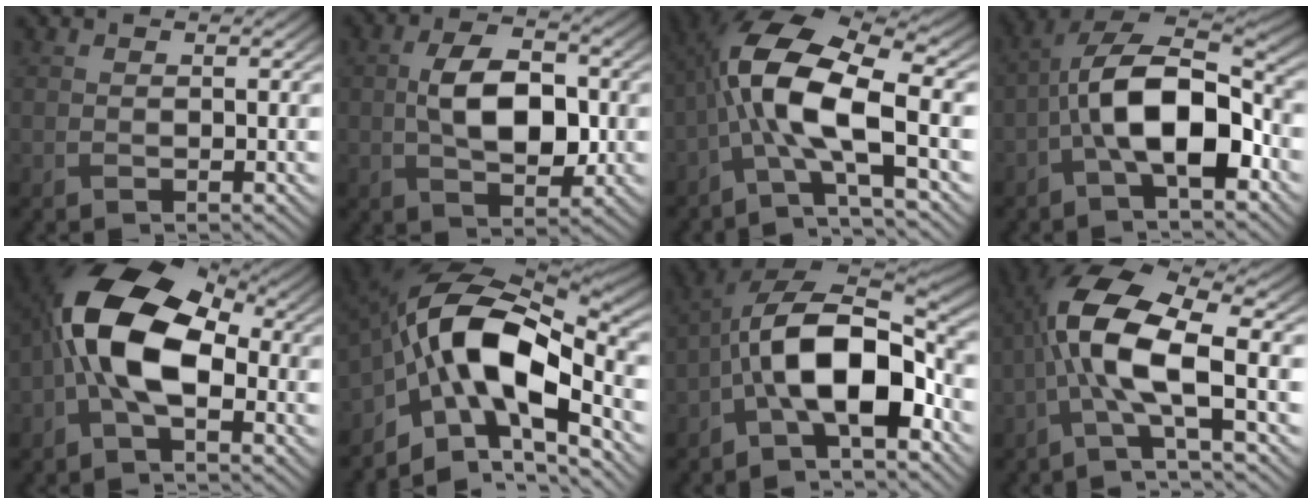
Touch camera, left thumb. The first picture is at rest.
{"total": 8.6, "force": [-0.4, 4.8, 7.2], "torque": [-0.141, 0.004, -0.011]}
{"total": 11.7, "force": [-2.2, 3.9, 10.8], "torque": [-0.225, 0.008, -0.052]}
{"total": 11.9, "force": [-3.5, 5.3, 10.1], "torque": [-0.186, 0.015, -0.069]}
{"total": 13.5, "force": [-1.0, 7.4, 11.3], "torque": [-0.235, 0.024, -0.041]}
{"total": 14.5, "force": [-4.3, 7.3, 11.7], "torque": [-0.203, 0.000, -0.095]}
{"total": 13.2, "force": [-3.9, 5.8, 11.2], "torque": [-0.197, 0.006, -0.080]}
{"total": 9.7, "force": [-1.6, 3.0, 9.1], "torque": [-0.196, 0.016, -0.039]}